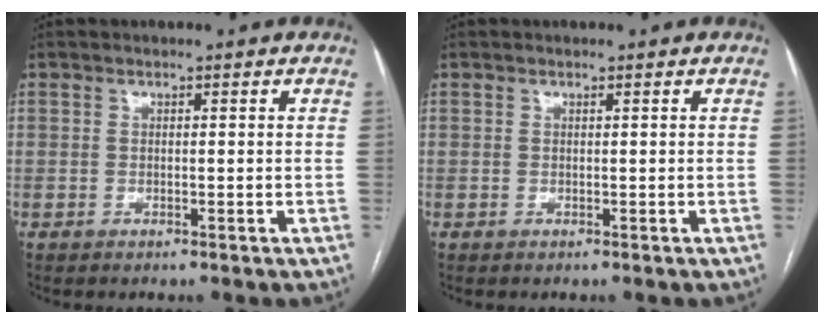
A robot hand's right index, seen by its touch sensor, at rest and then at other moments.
{"total": 0.0}